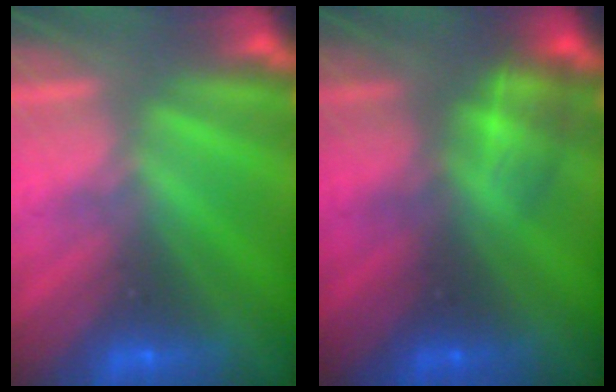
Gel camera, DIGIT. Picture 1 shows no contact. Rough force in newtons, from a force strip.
{"total": 2.3}